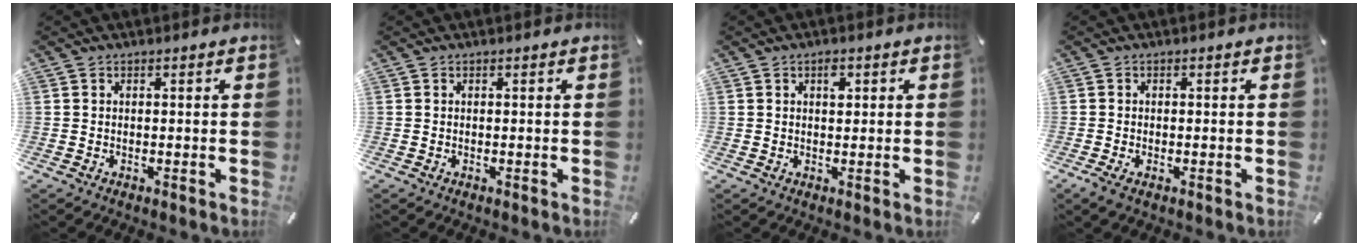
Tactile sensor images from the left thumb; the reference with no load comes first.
{"total": 0.0}
{"total": 2.3, "force": [0.8, 1.4, 1.6], "torque": [-0.018, -0.003, 0.011]}
{"total": 1.4, "force": [-0.5, 0.8, 1.0], "torque": [-0.019, 0.000, -0.008]}